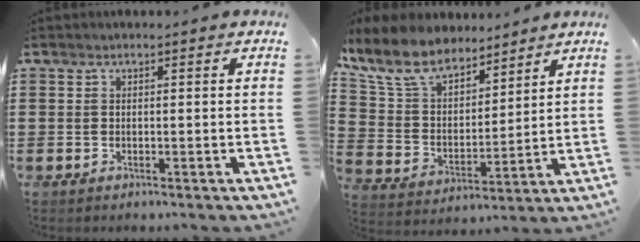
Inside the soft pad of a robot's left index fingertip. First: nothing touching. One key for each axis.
{"total": 9.6, "fx": 8.0, "fy": 4.0, "fz": 3.6, "tx": -0.110, "ty": -0.036, "tz": 0.148}